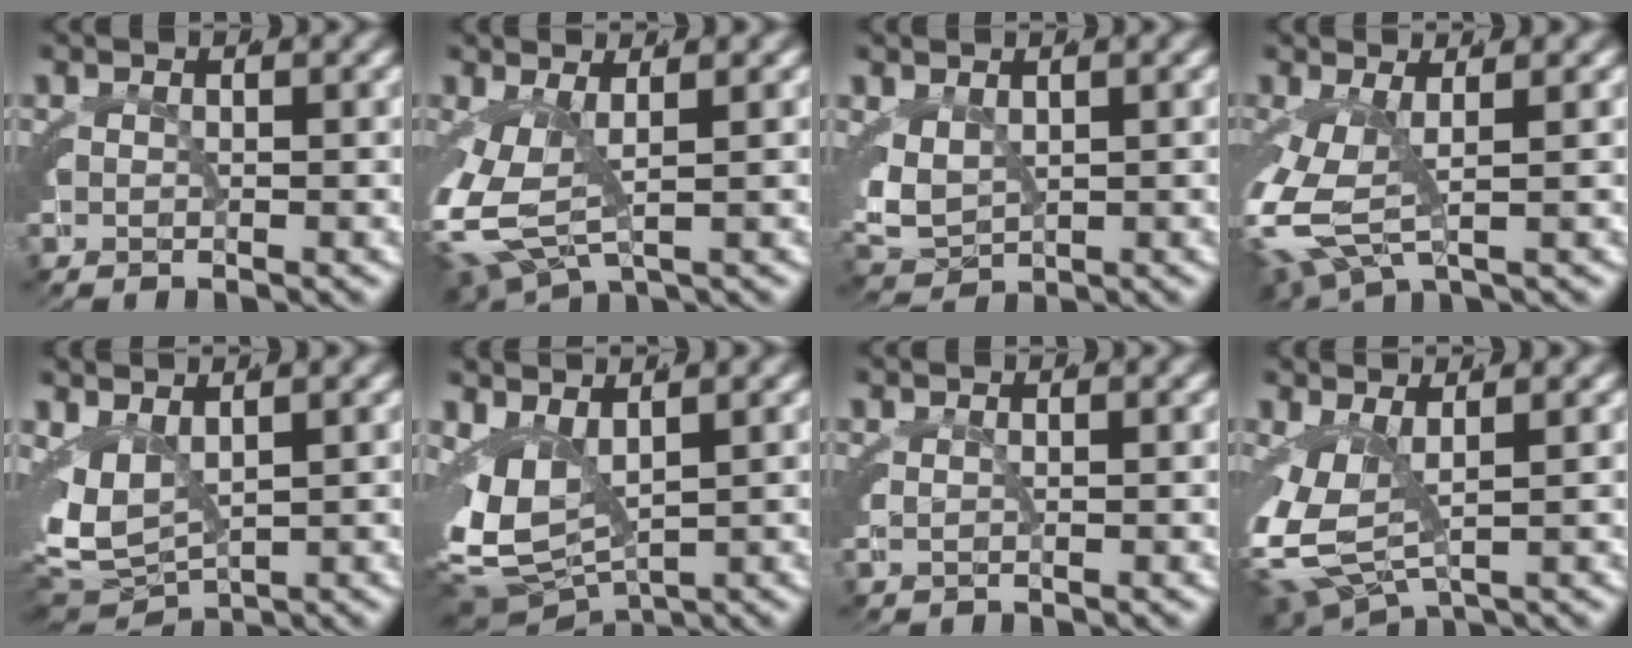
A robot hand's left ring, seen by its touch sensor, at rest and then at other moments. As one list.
[{"total": 5.9, "force": [-0.4, 3.3, 4.9], "torque": [-0.119, -0.031, 0.013]}, {"total": 3.7, "force": [0.4, 2.8, 2.3], "torque": [-0.081, -0.033, 0.031]}, {"total": 5.8, "force": [-0.7, 2.7, 5.1], "torque": [-0.121, -0.028, 0.009]}, {"total": 8.1, "force": [0.1, 6.7, 4.7], "torque": [-0.128, -0.033, 0.014]}, {"total": 9.5, "force": [-0.6, 7.2, 6.2], "torque": [-0.143, -0.037, 0.006]}, {"total": 0.5, "force": [0.3, -0.1, 0.4], "torque": [-0.012, -0.005, 0.011]}, {"total": 6.6, "force": [-0.8, 4.4, 4.9], "torque": [-0.131, -0.039, 0.008]}]